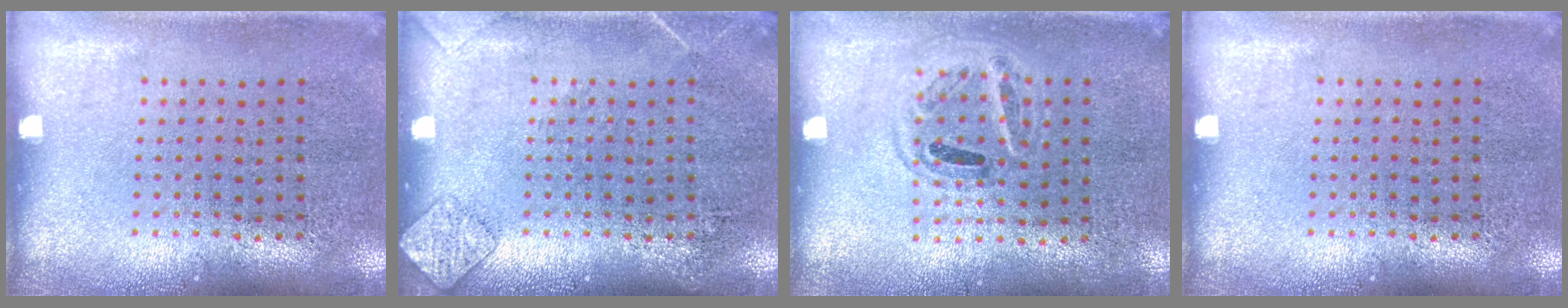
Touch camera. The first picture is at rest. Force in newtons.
{"total": 1.4, "press": 1.4, "slide": 0.1}
{"total": 0.9, "press": 0.8, "slide": 0.2}
{"total": 0.0}